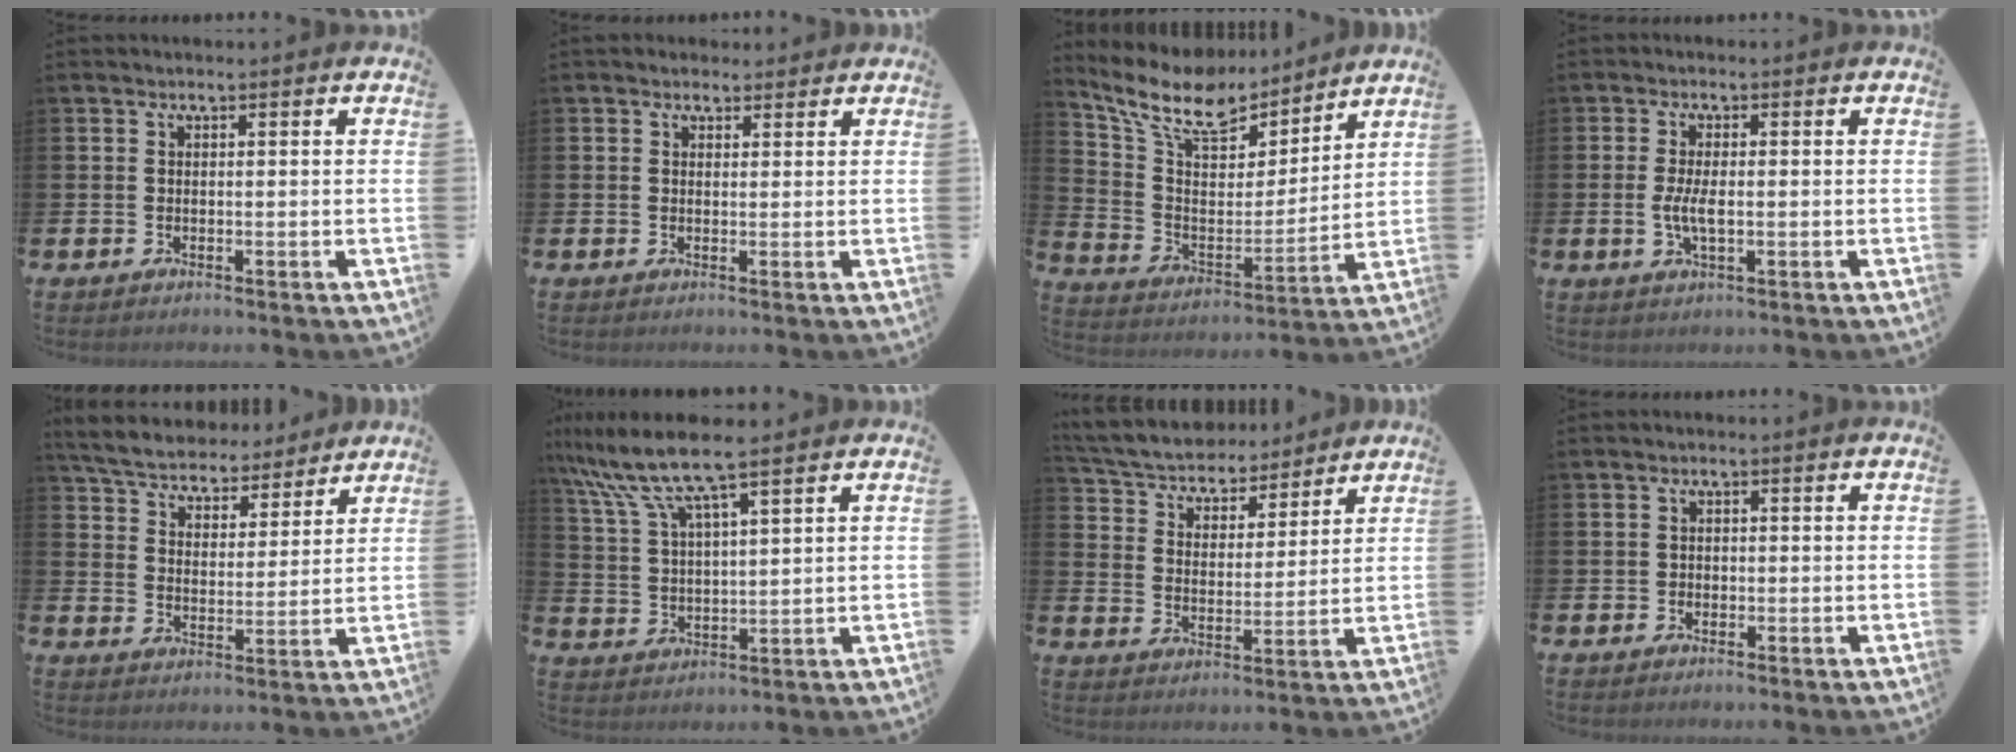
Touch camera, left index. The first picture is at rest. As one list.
[{"total": 1.5, "force": [1.3, 0.8, -0.2], "torque": [0.008, 0.001, 0.023]}, {"total": 11.6, "force": [10.0, 4.5, 3.9], "torque": [-0.122, -0.067, 0.176]}, {"total": 3.3, "force": [-0.4, 1.3, 3.0], "torque": [-0.062, -0.001, -0.012]}, {"total": 6.1, "force": [5.9, 1.5, 0.7], "torque": [-0.044, -0.041, 0.102]}, {"total": 8.5, "force": [7.1, 0.8, 4.6], "torque": [-0.113, -0.024, 0.127]}, {"total": 5.6, "force": [5.3, 1.8, 0.2], "torque": [-0.043, -0.043, 0.091]}, {"total": 0.9, "force": [-0.5, 0.7, 0.0], "torque": [-0.001, 0.005, -0.011]}]